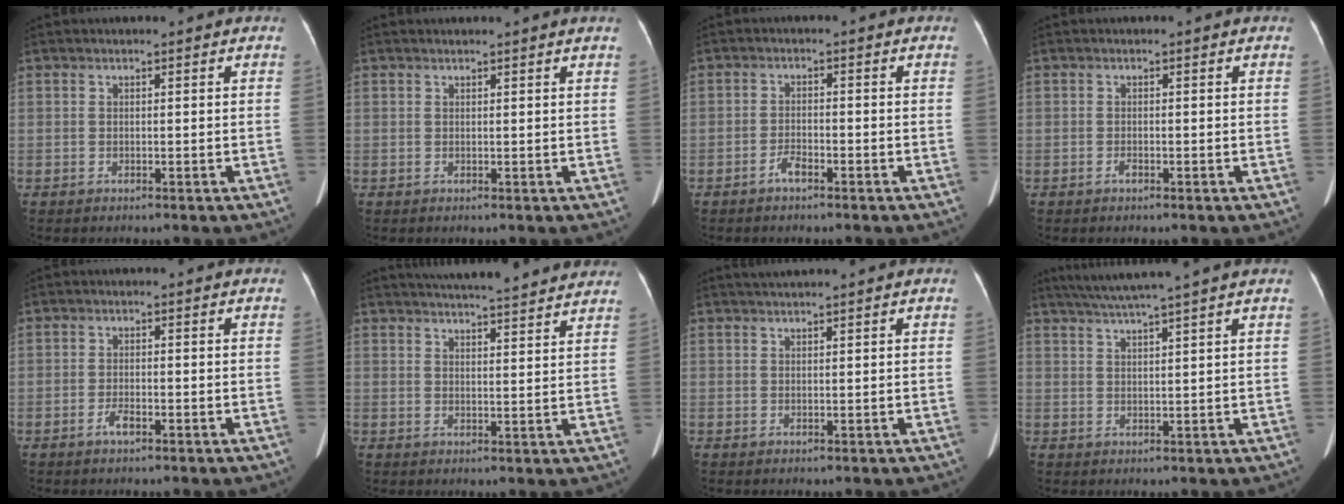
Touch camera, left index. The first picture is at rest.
{"total": 1.2, "force": [1.1, -0.3, 0.4], "torque": [-0.013, 0.000, 0.020]}
{"total": 2.1, "force": [-1.6, 0.5, 1.3], "torque": [-0.026, 0.000, -0.029]}
{"total": 0.7, "force": [-0.5, 0.2, 0.4], "torque": [-0.010, -0.001, -0.005]}
{"total": 2.0, "force": [-1.3, 0.5, 1.4], "torque": [-0.031, -0.001, -0.021]}
{"total": 17.2, "force": [15.8, 1.6, 6.8], "torque": [-0.097, 0.024, 0.199]}
{"total": 1.7, "force": [1.4, -0.4, 0.8], "torque": [-0.013, 0.014, 0.031]}
{"total": 7.3, "force": [6.0, -1.7, 3.9], "torque": [-0.063, 0.019, 0.095]}